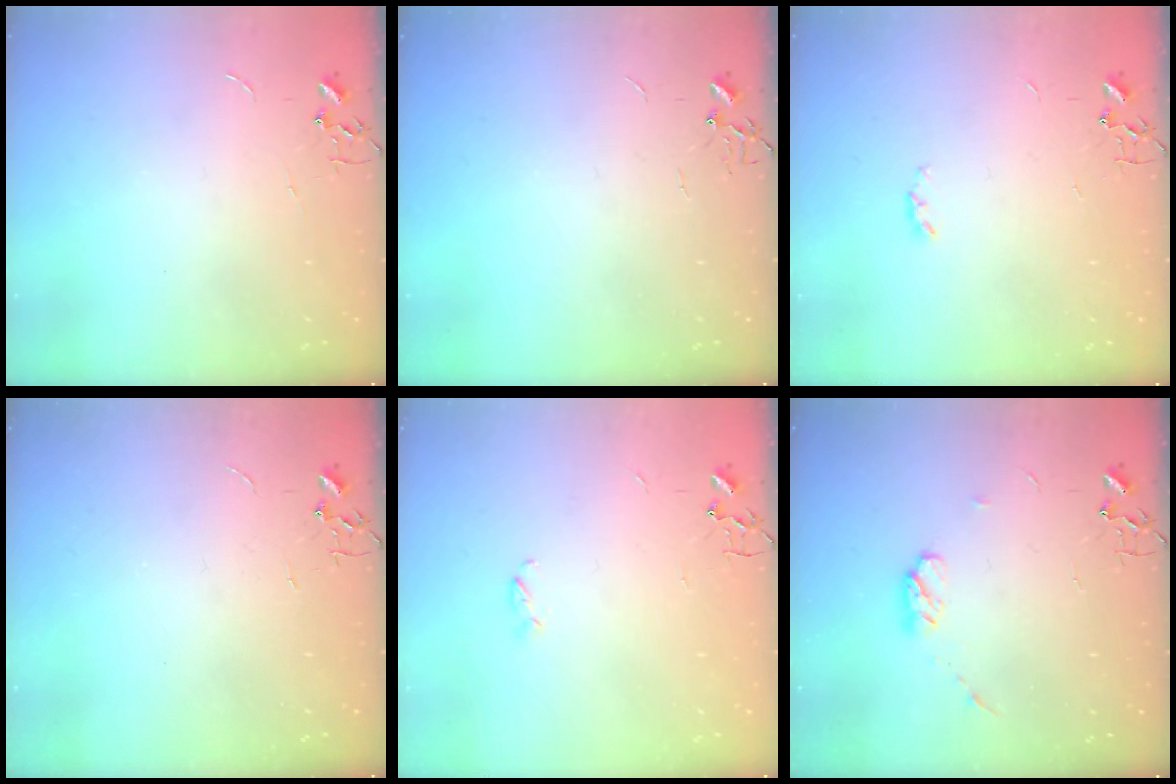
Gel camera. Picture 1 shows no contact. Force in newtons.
{"total": 0.0}
{"total": 2.9, "press": 2.9, "slide": 0.5}
{"total": 0.0}
{"total": 2.9, "press": 2.9, "slide": 0.3}
{"total": 6.3, "press": 6.2, "slide": 0.9}